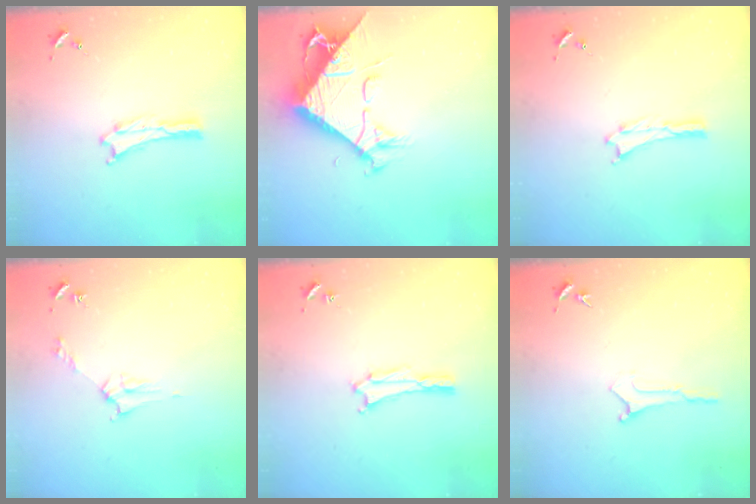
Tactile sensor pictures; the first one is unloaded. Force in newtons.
{"total": 10.6, "press": 10.6, "slide": 1.1}
{"total": 0.0}
{"total": 2.8, "press": 2.8, "slide": 0.3}
{"total": 1.6, "press": 1.6, "slide": 0.2}
{"total": 0.0}